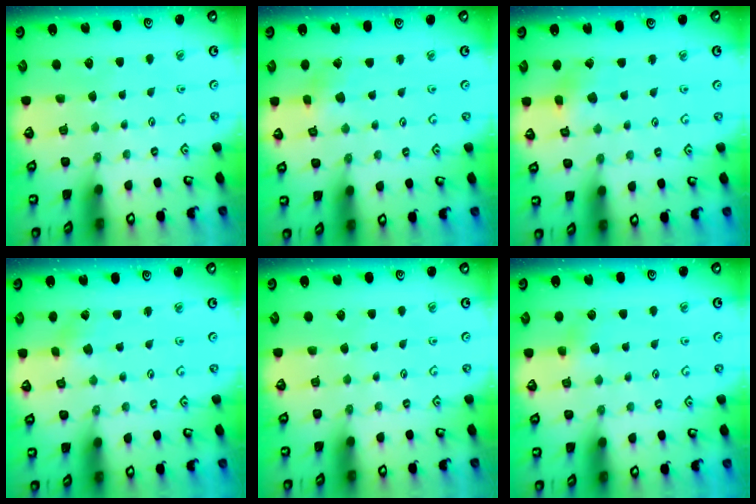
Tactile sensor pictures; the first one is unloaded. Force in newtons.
{"total": 2.0, "press": 1.9, "slide": 0.3}
{"total": 2.6, "press": 2.5, "slide": 0.3}
{"total": 0.8, "press": 0.8, "slide": 0.1}
{"total": 0.0}
{"total": 3.6, "press": 3.6, "slide": 0.3}